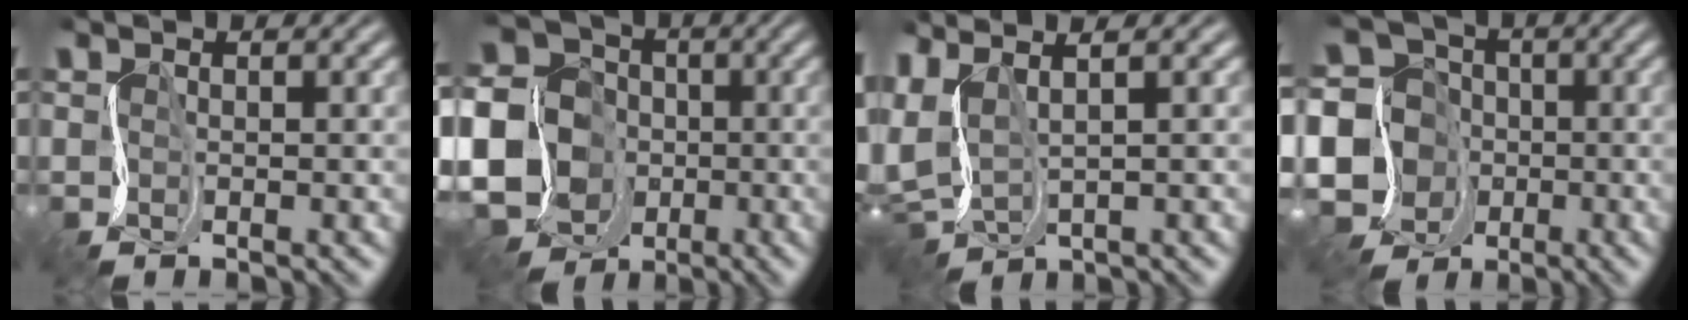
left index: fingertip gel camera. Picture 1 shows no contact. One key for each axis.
{"total": 18.3, "fx": -5.3, "fy": 16.0, "fz": 7.1, "tx": -0.165, "ty": -0.022, "tz": -0.133}
{"total": 5.1, "fx": 1.2, "fy": 1.8, "fz": 4.6, "tx": -0.114, "ty": 0.010, "tz": 0.025}
{"total": 14.1, "fx": -4.4, "fy": 12.7, "fz": 4.2, "tx": -0.117, "ty": -0.001, "tz": -0.105}